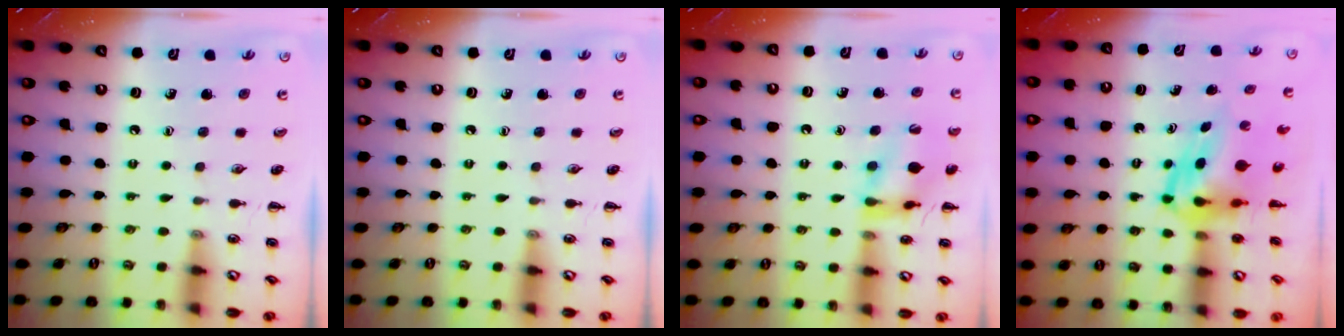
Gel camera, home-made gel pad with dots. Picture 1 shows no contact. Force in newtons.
{"total": 0.0}
{"total": 16.0, "press": 15.8, "slide": 2.3}
{"total": 5.0, "press": 4.8, "slide": 1.3}